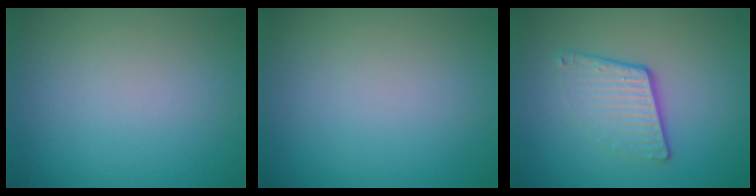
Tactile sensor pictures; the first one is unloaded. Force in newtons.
{"total": 0.0}
{"total": 4.1, "press": 2.6, "slide": 3.1}